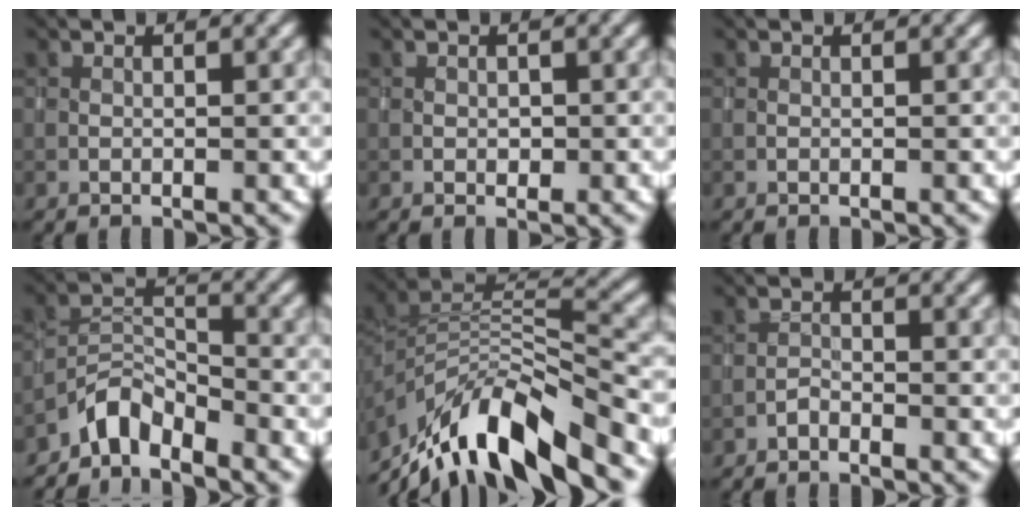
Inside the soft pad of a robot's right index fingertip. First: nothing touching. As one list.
[{"total": 0.6, "force": [0.0, 0.5, 0.3], "torque": [-0.003, -0.001, -0.001]}, {"total": 0.0}, {"total": 3.8, "force": [-3.2, 1.4, 1.4], "torque": [-0.021, 0.011, -0.073]}, {"total": 10.5, "force": [-6.6, 3.3, 7.4], "torque": [-0.130, 0.009, -0.121]}, {"total": 0.9, "force": [-0.8, 0.3, 0.2], "torque": [-0.003, 0.005, -0.019]}]